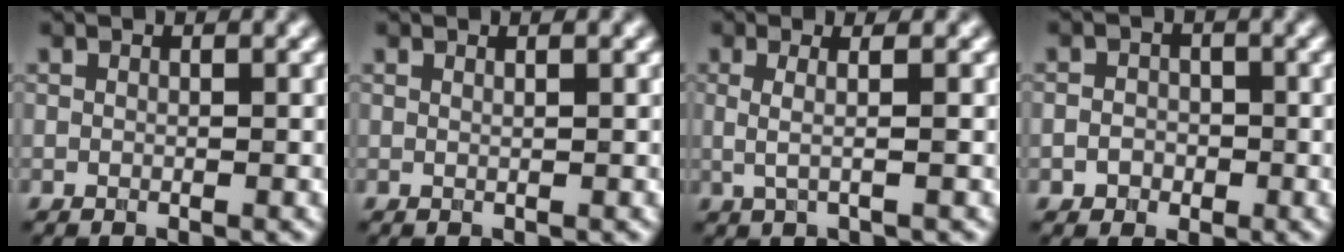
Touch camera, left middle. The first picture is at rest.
{"total": 1.0, "force": [0.5, 0.4, 0.8], "torque": [-0.005, -0.002, -0.002]}
{"total": 2.5, "force": [0.2, 0.8, 2.4], "torque": [-0.044, -0.003, -0.004]}
{"total": 1.9, "force": [-0.6, 1.7, 0.7], "torque": [0.008, -0.001, -0.019]}